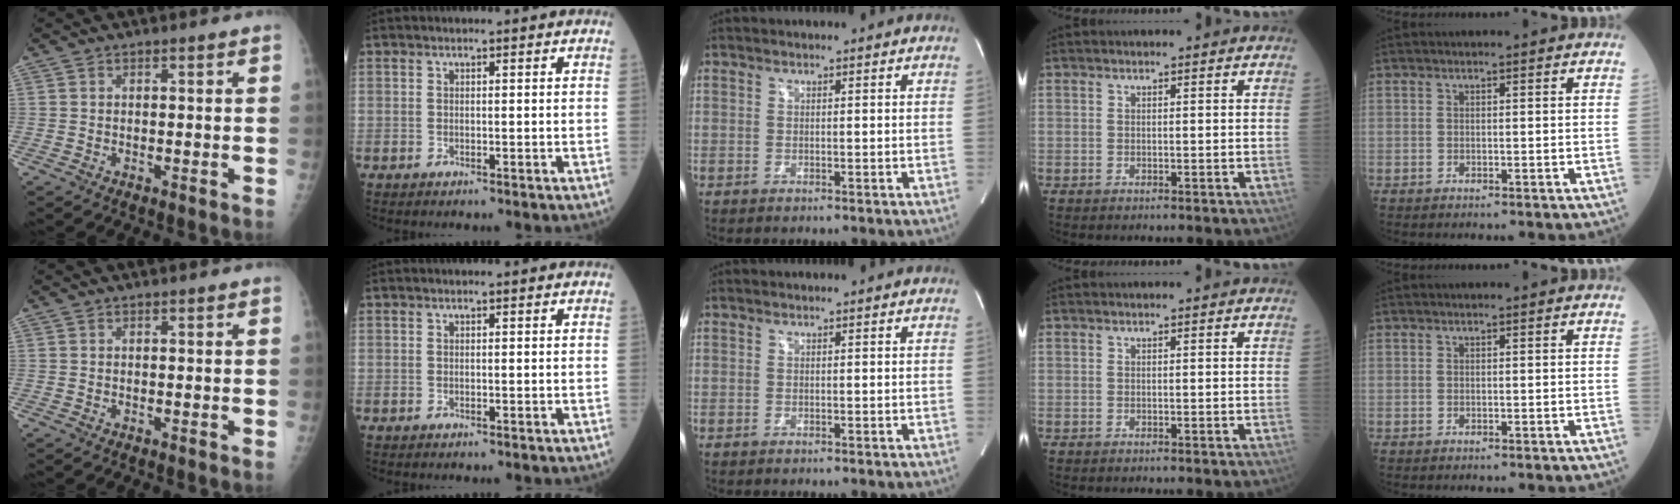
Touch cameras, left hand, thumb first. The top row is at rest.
{}